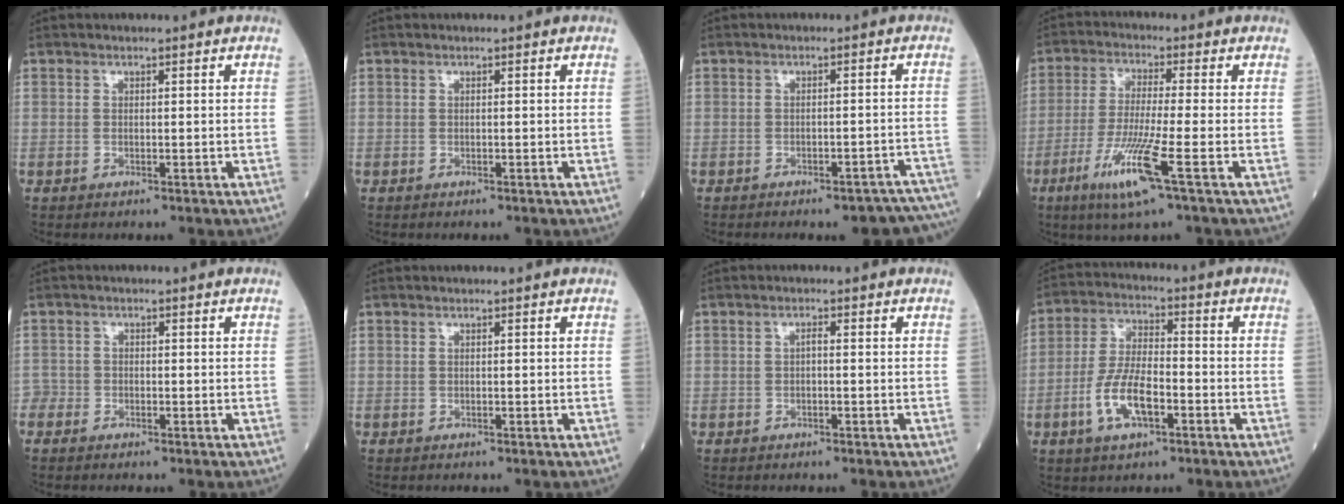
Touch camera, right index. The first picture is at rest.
{"total": 0.0}
{"total": 11.1, "force": [-10.1, 2.3, 3.9], "torque": [-0.009, 0.023, -0.104]}
{"total": 9.7, "force": [-4.4, -0.7, 8.6], "torque": [-0.177, -0.026, -0.088]}
{"total": 1.3, "force": [-1.0, 0.8, -0.2], "torque": [0.007, 0.002, -0.024]}
{"total": 0.0}
{"total": 0.8, "force": [-0.1, 0.2, 0.7], "torque": [-0.013, 0.002, -0.004]}
{"total": 8.7, "force": [-3.3, 3.2, 7.3], "torque": [-0.154, 0.003, -0.064]}